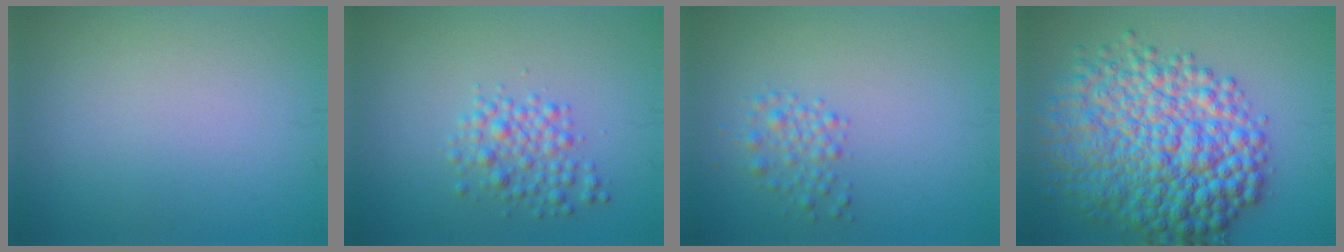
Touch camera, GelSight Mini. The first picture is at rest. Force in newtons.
{"total": 2.8, "press": 2.8, "slide": 0.1}
{"total": 1.8, "press": 1.8, "slide": 0.1}
{"total": 12.1, "press": 12.1, "slide": 0.1}